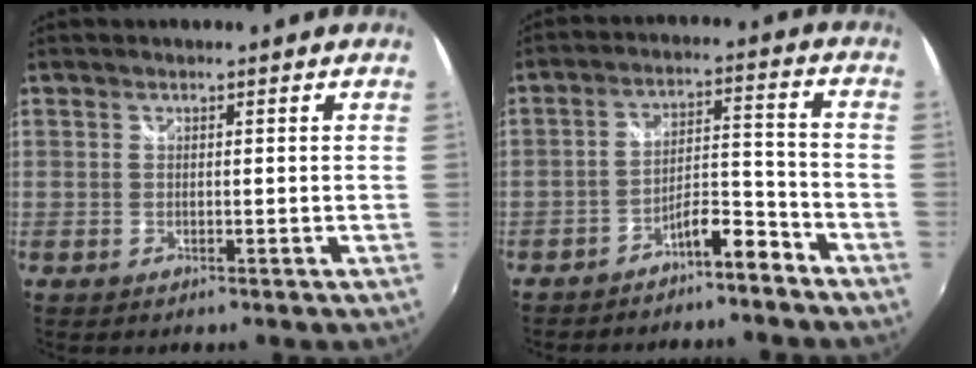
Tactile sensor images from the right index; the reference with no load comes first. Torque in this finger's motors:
{"motor_torque": [0.21, -0.21, 0.23, 0.01]}